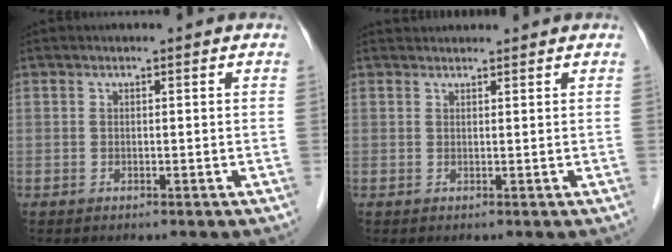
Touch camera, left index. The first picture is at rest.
{"total": 2.5, "force": [2.5, 0.3, 0.2], "torque": [-0.007, 0.029, 0.042]}